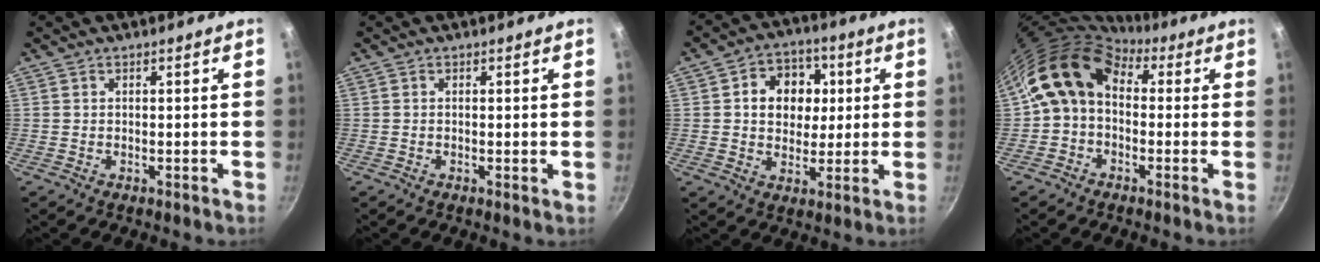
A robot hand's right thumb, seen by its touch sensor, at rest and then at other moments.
{"total": 0.6, "force": [0.0, 0.1, 0.6], "torque": [-0.008, -0.002, -0.002]}
{"total": 11.1, "force": [2.1, 9.0, 6.0], "torque": [-0.049, 0.002, 0.025]}
{"total": 11.3, "force": [1.6, 8.3, 7.5], "torque": [-0.110, 0.026, 0.004]}